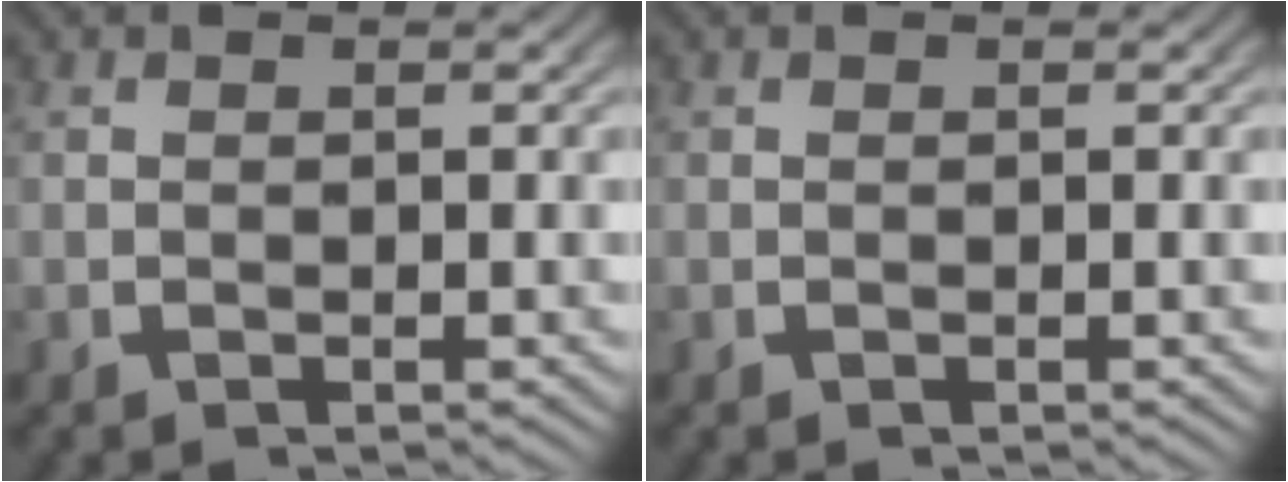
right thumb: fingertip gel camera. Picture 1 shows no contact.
{"total": 0.0}